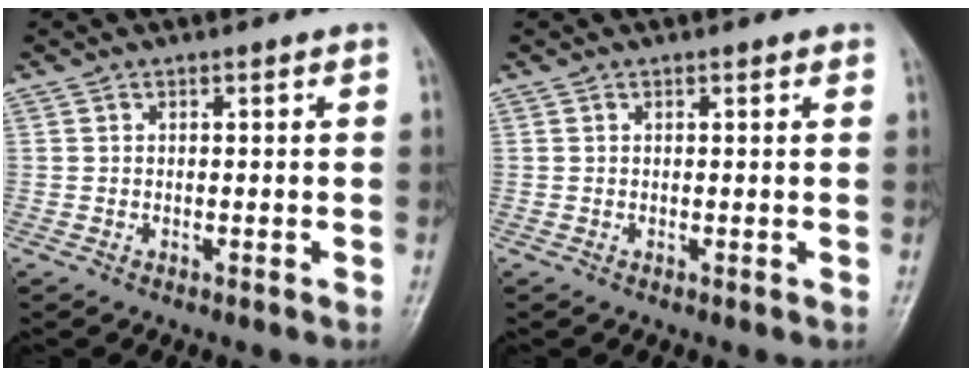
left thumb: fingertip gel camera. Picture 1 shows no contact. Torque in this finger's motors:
{"motor_torque": [-0.09, 0.00, -0.15, -0.10, 0.02]}